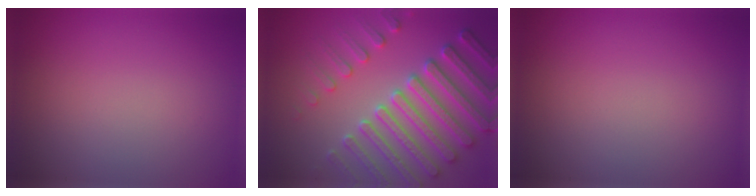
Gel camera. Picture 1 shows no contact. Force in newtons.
{"total": 7.4, "press": 7.2, "slide": 2.0}
{"total": 0.0}